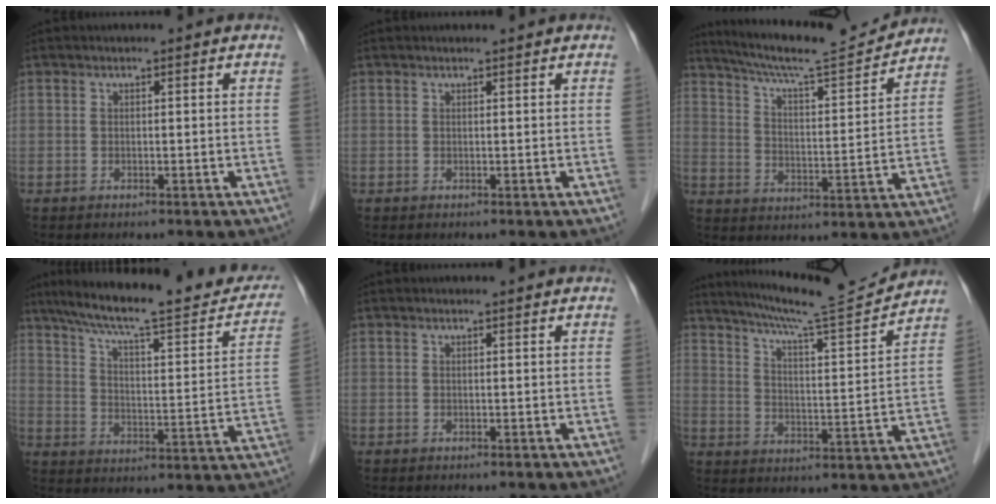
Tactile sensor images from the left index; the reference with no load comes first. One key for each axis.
{"total": 0.7, "fx": 0.6, "fy": 0.0, "fz": 0.3, "tx": -0.005, "ty": 0.002, "tz": 0.009}
{"total": 15.3, "fx": 14.4, "fy": 0.2, "fz": 5.1, "tx": -0.094, "ty": -0.009, "tz": 0.221}
{"total": 24.8, "fx": 20.3, "fy": 4.0, "fz": 13.6, "tx": -0.203, "ty": -0.002, "tz": 0.273}
{"total": 0.5, "fx": 0.5, "fy": 0.0, "fz": 0.2, "tx": -0.006, "ty": 0.001, "tz": 0.005}
{"total": 14.7, "fx": 13.8, "fy": -1.0, "fz": 5.0, "tx": -0.089, "ty": -0.022, "tz": 0.204}